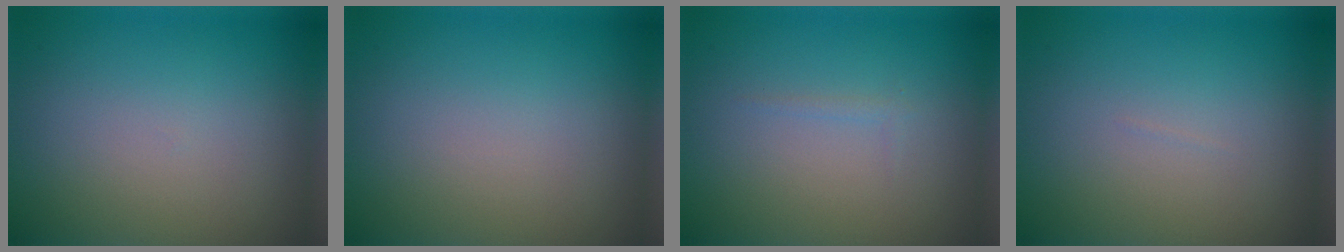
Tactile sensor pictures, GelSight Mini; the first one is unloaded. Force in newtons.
{"total": 0.0}
{"total": 0.6, "press": 0.5, "slide": 0.1}
{"total": 0.0}